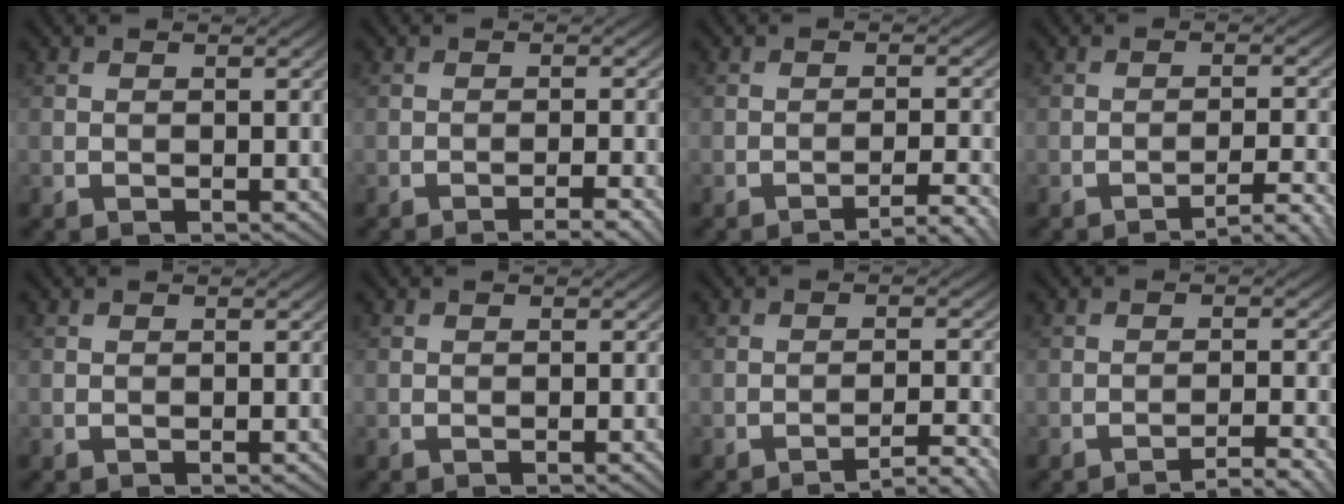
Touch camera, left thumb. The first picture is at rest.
{"total": 2.7, "force": [-2.0, -0.3, 1.8], "torque": [-0.032, 0.005, -0.031]}
{"total": 2.8, "force": [-2.3, -0.5, 1.5], "torque": [-0.024, 0.007, -0.034]}
{"total": 2.8, "force": [-2.4, -0.5, 1.3], "torque": [-0.020, 0.010, -0.035]}
{"total": 0.0}
{"total": 0.5, "force": [-0.5, -0.3, 0.0], "torque": [0.000, 0.004, -0.009]}
{"total": 2.8, "force": [-2.4, -0.6, 1.1], "torque": [-0.017, 0.010, -0.036]}
{"total": 2.9, "force": [-2.5, -0.6, 1.3], "torque": [-0.021, 0.009, -0.037]}